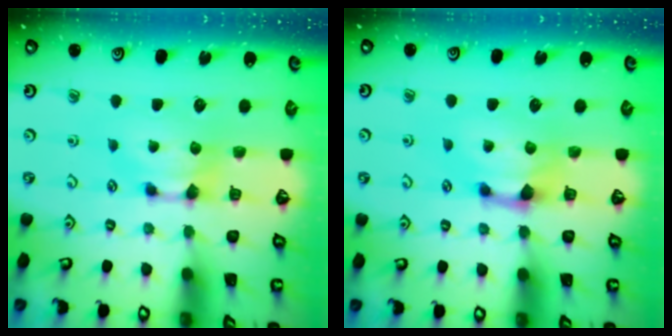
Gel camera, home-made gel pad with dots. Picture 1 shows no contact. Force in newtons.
{"total": 1.2, "press": 0.3, "slide": 1.2}